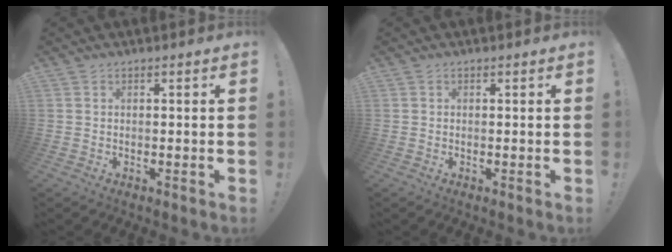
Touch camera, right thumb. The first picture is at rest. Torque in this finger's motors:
{"motor_torque": [-0.22, -0.12, -0.09, 0.16, -0.01]}